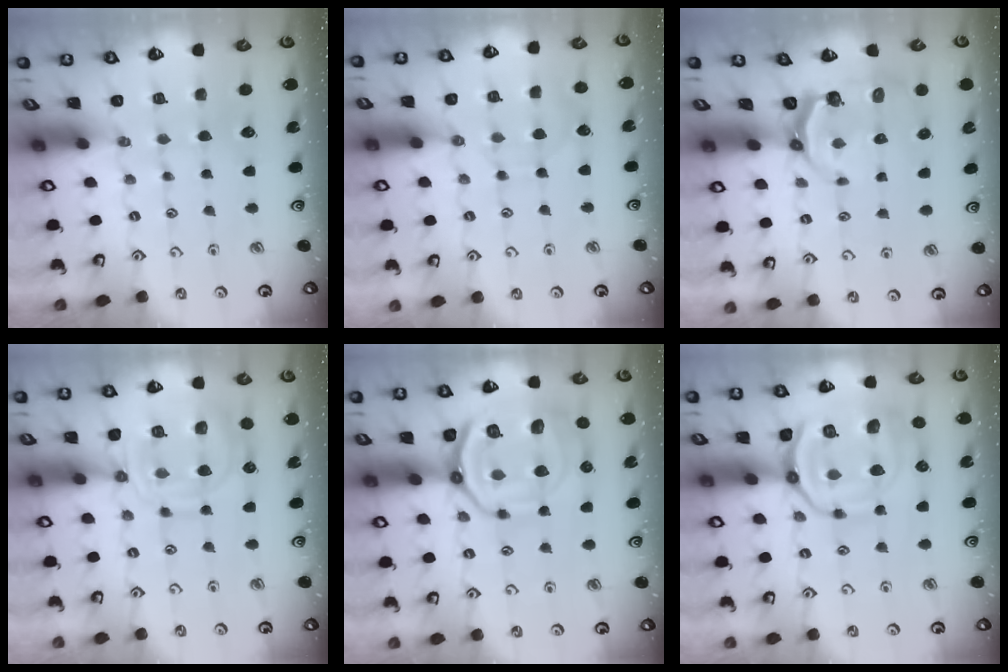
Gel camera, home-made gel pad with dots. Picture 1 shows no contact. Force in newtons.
{"total": 2.8, "press": 2.8, "slide": 0.4}
{"total": 5.0, "press": 4.1, "slide": 2.9}
{"total": 13.6, "press": 13.6, "slide": 1.3}
{"total": 17.7, "press": 17.6, "slide": 1.8}
{"total": 18.1, "press": 18.1, "slide": 1.8}